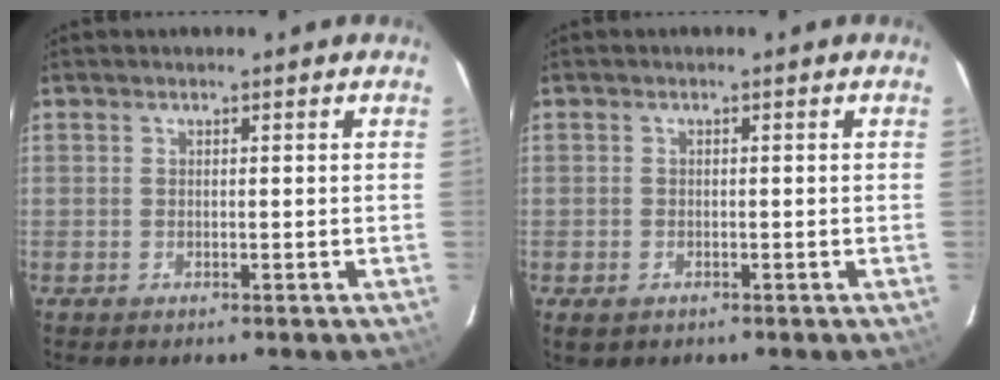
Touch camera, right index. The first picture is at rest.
{"total": 2.0, "force": [-1.0, 1.5, 0.8], "torque": [-0.016, -0.003, -0.015]}